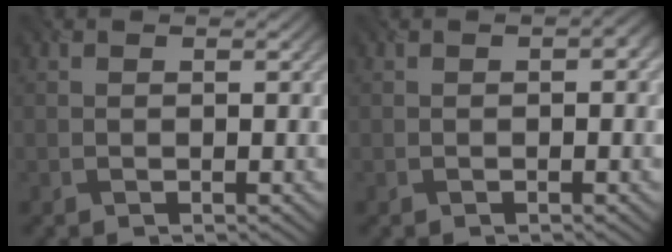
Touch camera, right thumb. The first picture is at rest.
{"total": 1.0, "force": [0.0, 0.6, 0.8], "torque": [-0.010, -0.002, -0.001]}